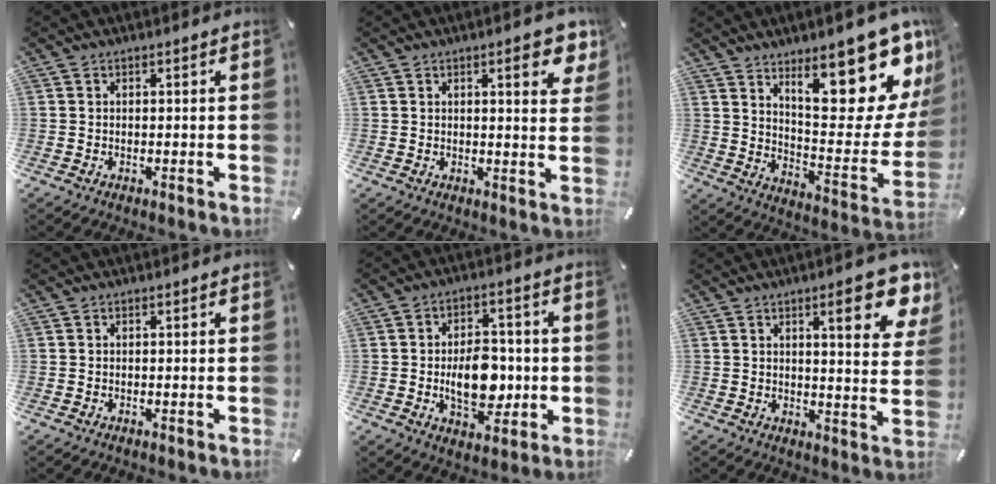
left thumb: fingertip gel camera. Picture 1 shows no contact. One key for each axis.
{"total": 7.4, "fx": 3.7, "fy": 2.1, "fz": 6.0, "tx": -0.074, "ty": -0.018, "tz": 0.055}
{"total": 23.6, "fx": 14.9, "fy": 8.5, "fz": 16.1, "tx": -0.196, "ty": -0.120, "tz": 0.245}
{"total": 0.0}
{"total": 11.2, "fx": -1.2, "fy": 7.3, "fz": 8.4, "tx": -0.129, "ty": 0.003, "tz": -0.020}
{"total": 12.4, "fx": 6.7, "fy": 3.1, "fz": 10.0, "tx": -0.135, "ty": -0.033, "tz": 0.103}